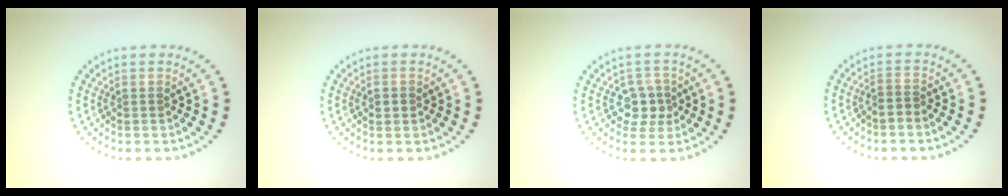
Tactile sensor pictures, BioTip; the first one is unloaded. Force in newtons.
{"total": 1.1, "press": 1.1, "slide": 0.2}
{"total": 2.4, "press": 2.1, "slide": 1.0}
{"total": 0.8, "press": 0.6, "slide": 0.5}